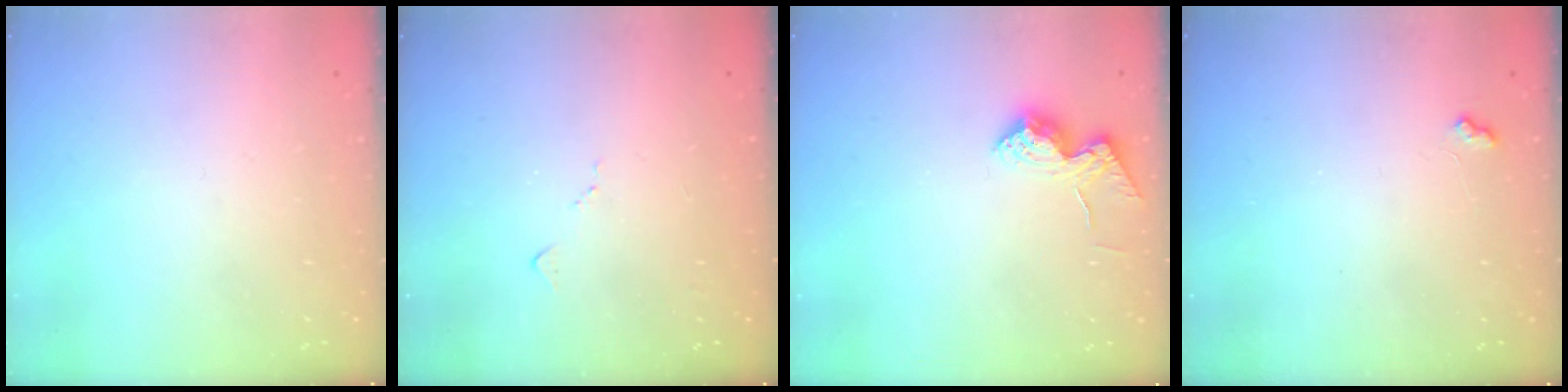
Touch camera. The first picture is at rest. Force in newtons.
{"total": 5.6, "press": 5.5, "slide": 0.9}
{"total": 13.8, "press": 13.7, "slide": 0.7}
{"total": 4.0, "press": 4.0, "slide": 0.6}